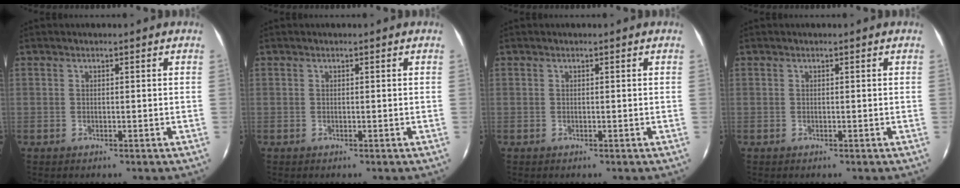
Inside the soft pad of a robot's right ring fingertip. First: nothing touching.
{"total": 0.0}
{"total": 0.0}
{"total": 0.0}